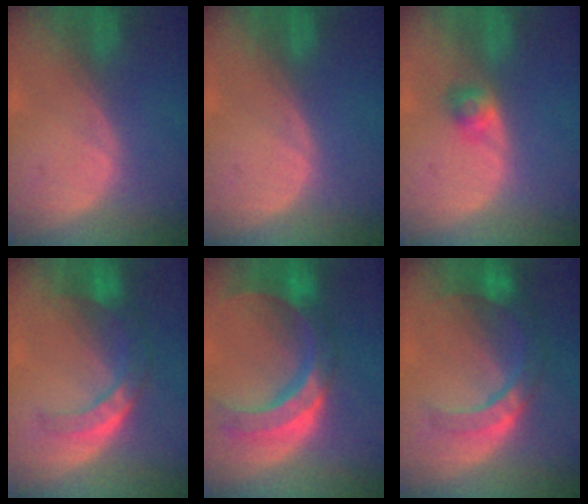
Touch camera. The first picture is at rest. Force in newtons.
{"total": 0.0}
{"total": 2.6, "press": 2.4, "slide": 1.0}
{"total": 7.6, "press": 6.6, "slide": 3.8}
{"total": 11.5, "press": 9.8, "slide": 6.1}
{"total": 8.6, "press": 7.7, "slide": 3.7}